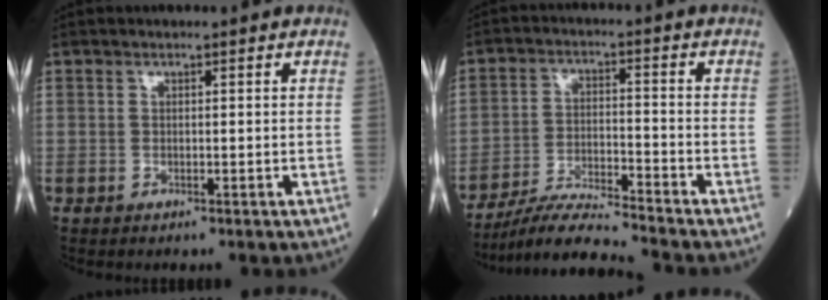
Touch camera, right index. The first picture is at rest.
{"total": 7.9, "force": [-7.5, -1.4, 2.1], "torque": [-0.042, -0.012, -0.136]}